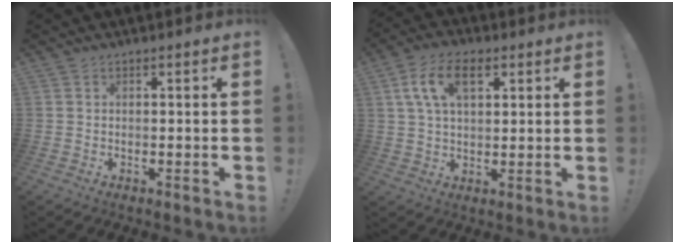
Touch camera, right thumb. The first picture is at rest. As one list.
[{"total": 11.4, "force": [4.4, 6.5, 8.3], "torque": [-0.151, 0.008, 0.083]}]